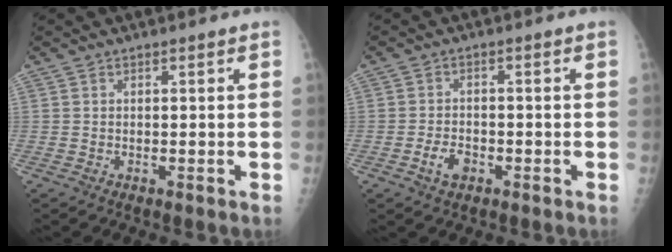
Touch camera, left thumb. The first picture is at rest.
{"total": 3.6, "force": [-1.7, 2.3, 2.2], "torque": [-0.035, 0.010, -0.030]}